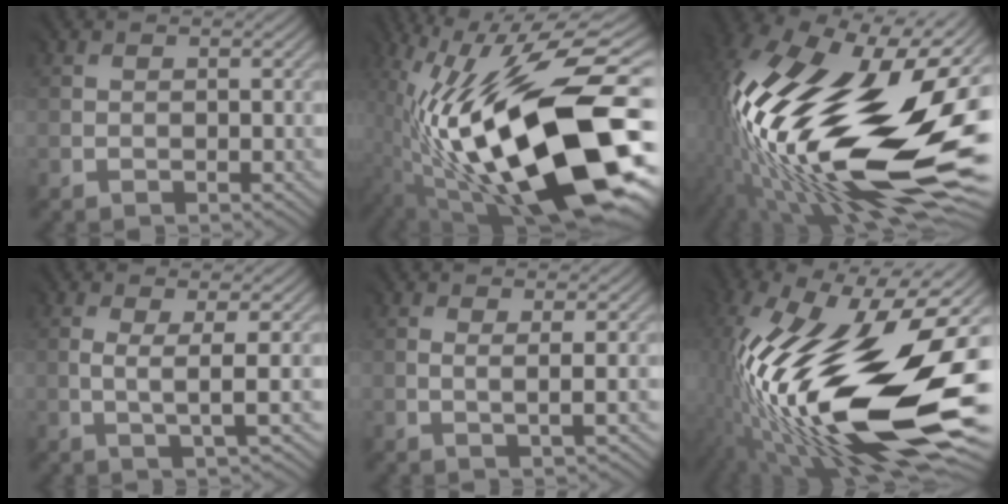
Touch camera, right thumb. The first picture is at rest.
{"total": 20.9, "force": [-4.8, 7.5, 18.8], "torque": [-0.350, 0.000, -0.088]}
{"total": 22.7, "force": [-0.3, 10.5, 20.2], "torque": [-0.388, -0.020, -0.015]}
{"total": 3.0, "force": [0.1, 0.4, 3.0], "torque": [-0.053, 0.003, -0.001]}
{"total": 1.6, "force": [0.1, 0.1, 1.6], "torque": [-0.028, 0.003, -0.002]}
{"total": 22.1, "force": [-2.4, 9.4, 19.9], "torque": [-0.395, -0.017, -0.052]}